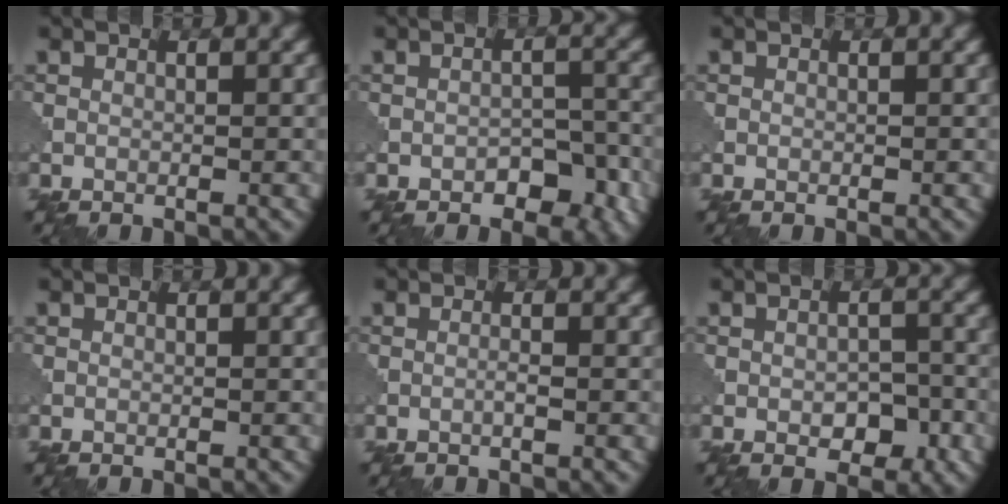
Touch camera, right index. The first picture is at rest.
{"total": 3.8, "force": [-2.0, 2.2, 2.3], "torque": [-0.027, -0.001, -0.026]}
{"total": 0.0}
{"total": 0.0}
{"total": 0.7, "force": [-0.3, 0.0, 0.6], "torque": [-0.012, 0.001, -0.008]}
{"total": 3.2, "force": [-1.0, 1.8, 2.4], "torque": [-0.031, -0.003, -0.012]}